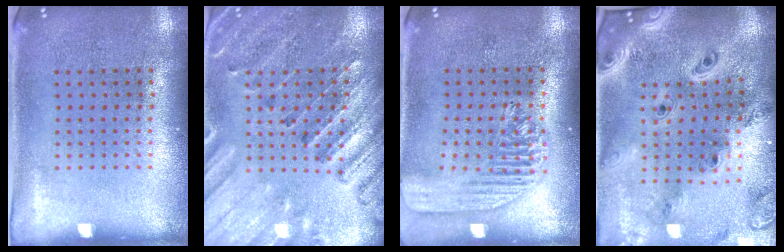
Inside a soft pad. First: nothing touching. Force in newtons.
{"total": 2.7, "press": 2.6, "slide": 0.8}
{"total": 1.8, "press": 1.6, "slide": 0.7}
{"total": 3.4, "press": 2.7, "slide": 2.0}